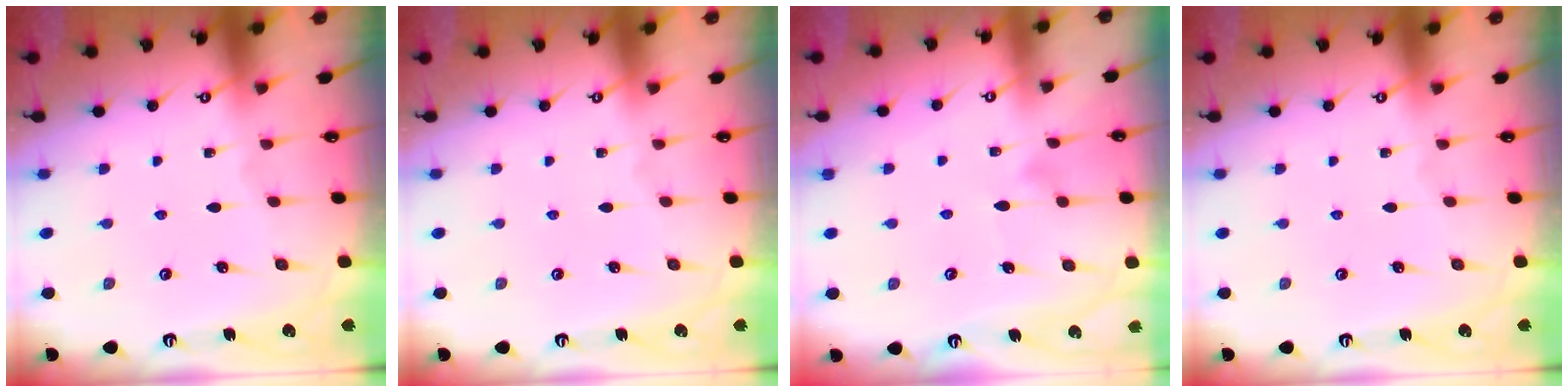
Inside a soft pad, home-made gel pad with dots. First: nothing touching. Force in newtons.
{"total": 0.0}
{"total": 6.3, "press": 6.3, "slide": 0.3}
{"total": 0.0}